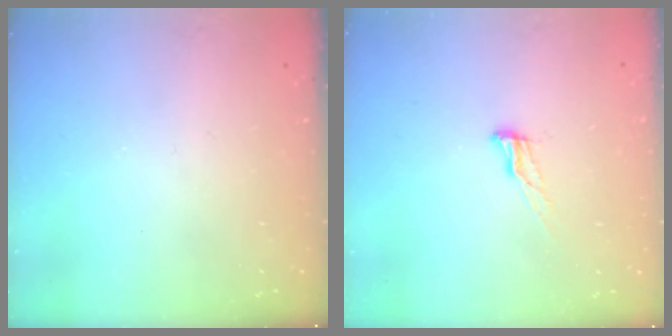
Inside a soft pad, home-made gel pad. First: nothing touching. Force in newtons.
{"total": 6.2, "press": 6.1, "slide": 0.7}